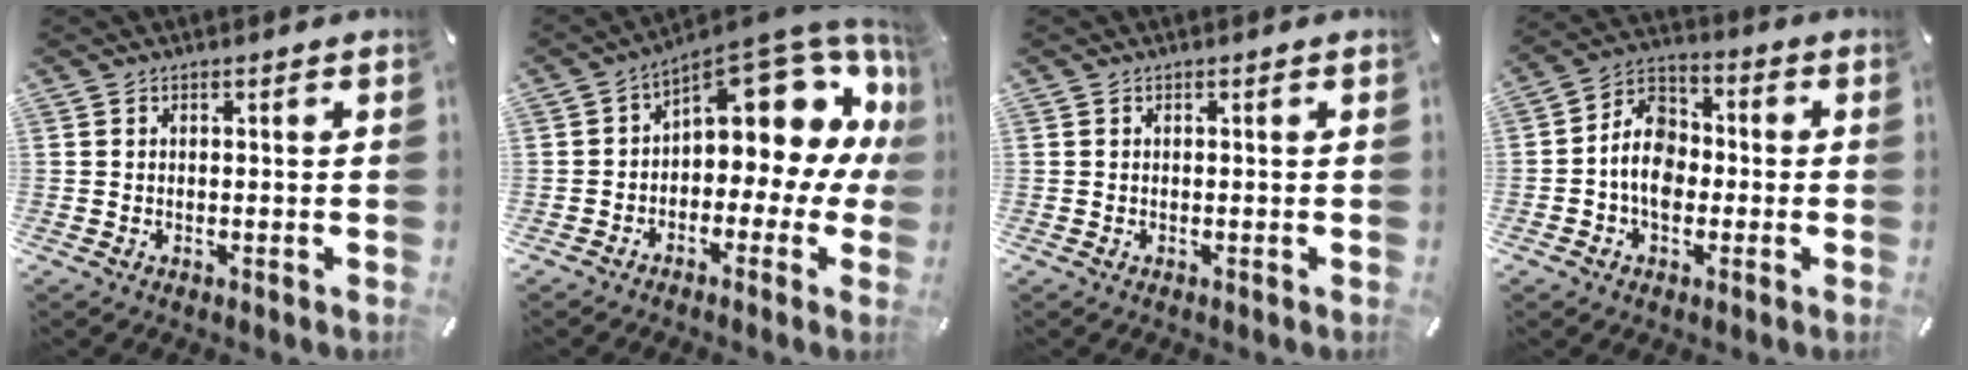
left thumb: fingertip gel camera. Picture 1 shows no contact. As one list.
[{"total": 12.4, "force": [7.4, 5.6, 8.2], "torque": [-0.104, -0.079, 0.118]}, {"total": 0.0}, {"total": 9.3, "force": [-2.2, 7.3, 5.4], "torque": [-0.126, 0.020, -0.044]}]